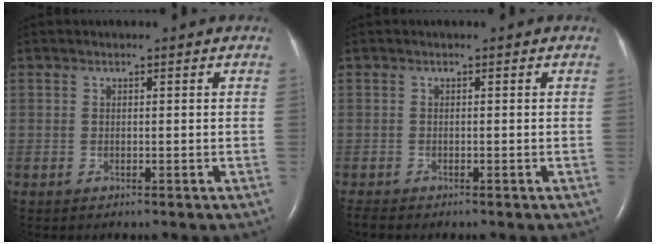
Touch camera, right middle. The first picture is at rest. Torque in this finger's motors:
{"motor_torque": [0.49, -0.40, 0.00, 0.01]}